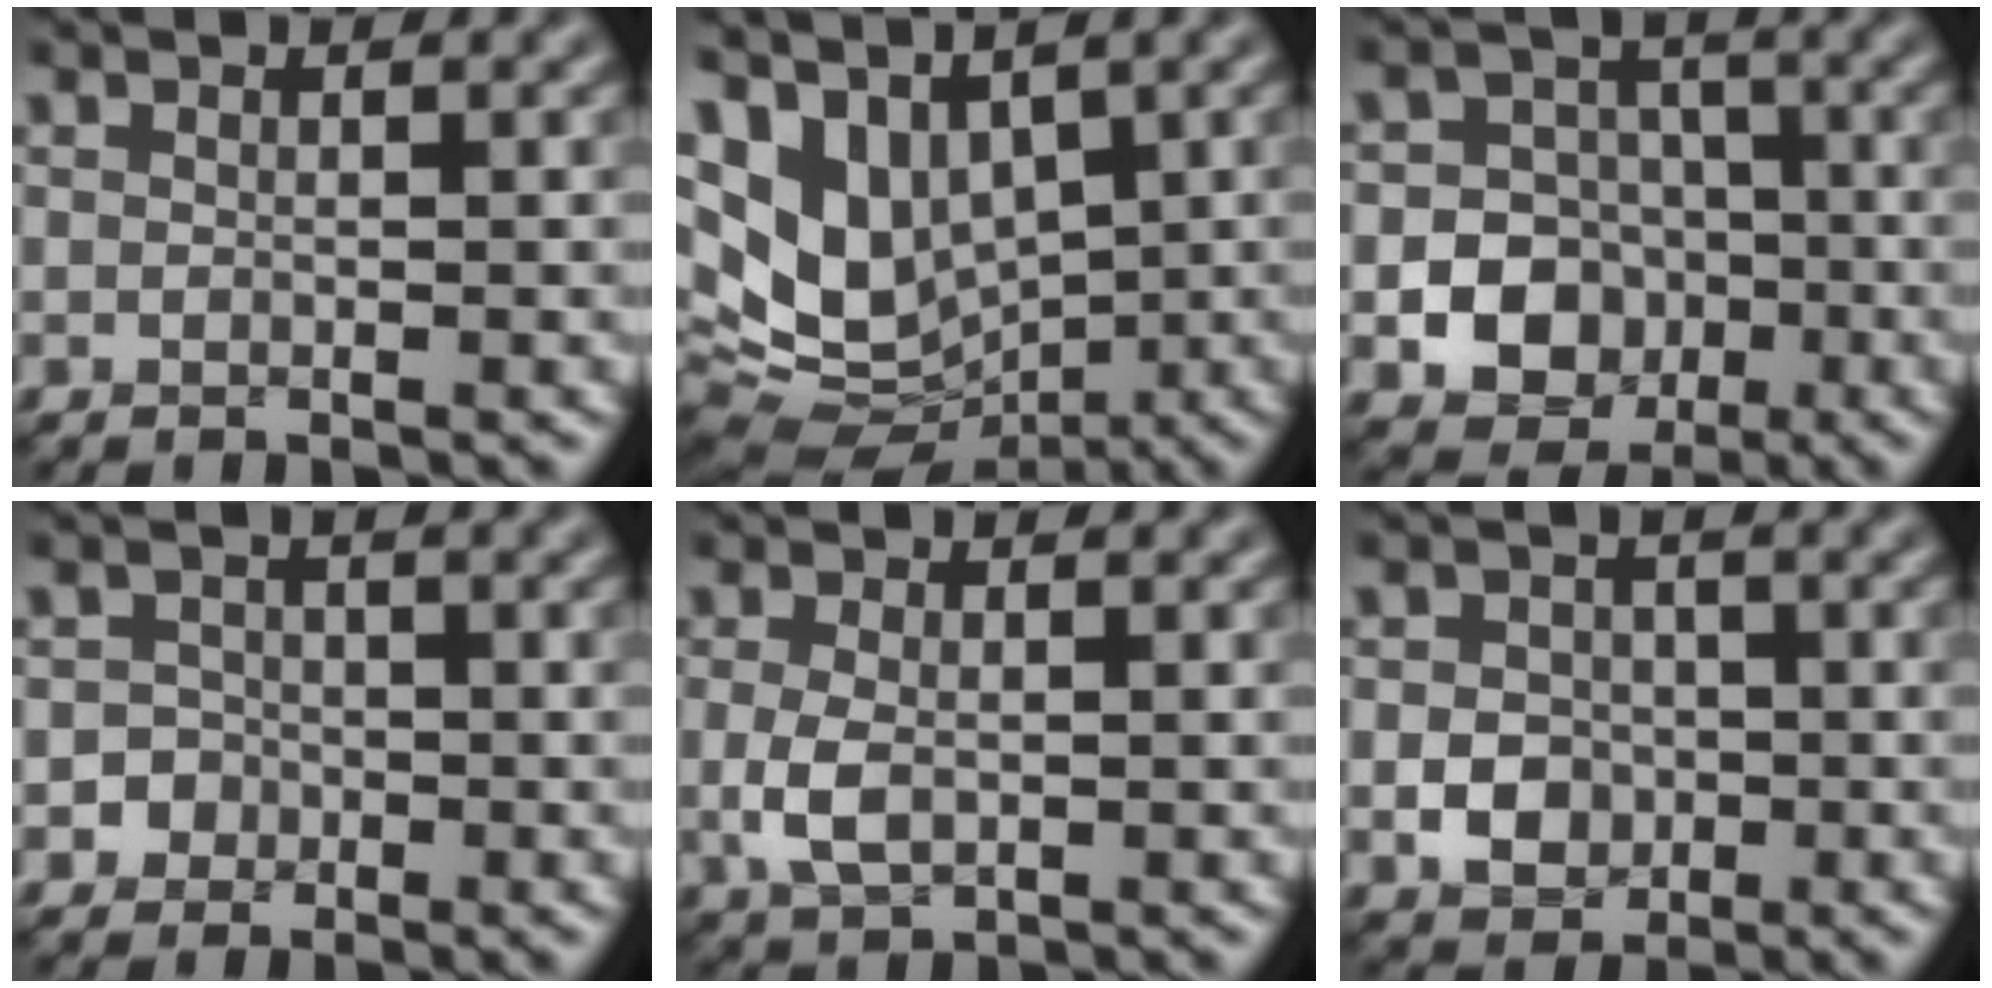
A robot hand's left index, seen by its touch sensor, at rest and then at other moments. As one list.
[{"total": 9.7, "force": [1.7, 6.7, 6.8], "torque": [-0.141, 0.007, 0.053]}, {"total": 11.3, "force": [-3.6, 10.1, 3.5], "torque": [-0.043, -0.025, -0.075]}, {"total": 2.1, "force": [-1.0, 1.8, 0.0], "torque": [0.024, 0.006, -0.024]}, {"total": 2.7, "force": [-0.4, 1.6, 2.2], "torque": [-0.056, -0.005, -0.006]}, {"total": 3.2, "force": [-0.9, 2.6, 1.6], "torque": [-0.022, -0.001, -0.019]}]